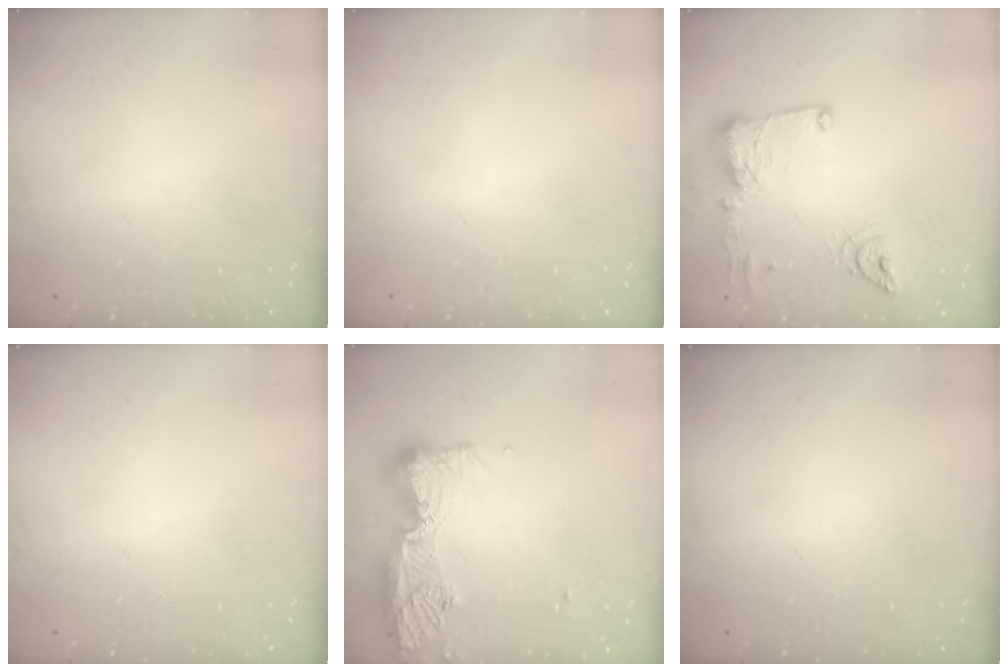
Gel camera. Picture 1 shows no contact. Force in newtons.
{"total": 0.0}
{"total": 14.2, "press": 14.0, "slide": 1.8}
{"total": 0.0}
{"total": 17.6, "press": 16.5, "slide": 6.2}
{"total": 0.0}